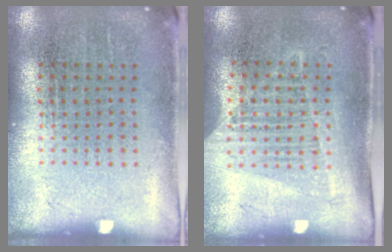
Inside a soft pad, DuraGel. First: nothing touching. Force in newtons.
{"total": 1.3, "press": 1.2, "slide": 0.4}